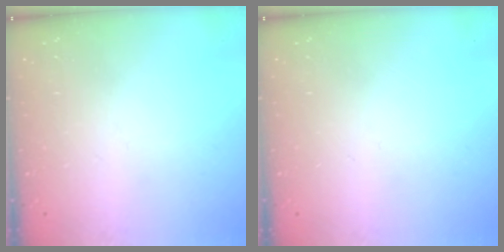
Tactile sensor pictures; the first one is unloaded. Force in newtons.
{"total": 0.0}